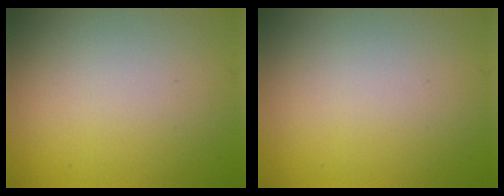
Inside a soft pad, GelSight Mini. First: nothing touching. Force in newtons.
{"total": 0.0}